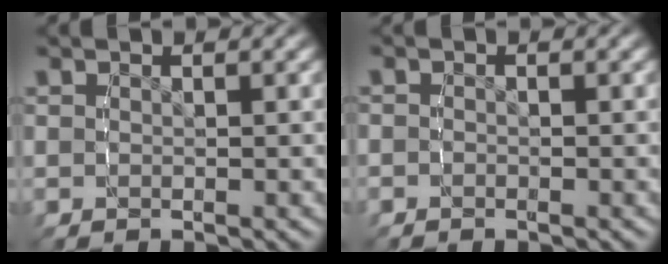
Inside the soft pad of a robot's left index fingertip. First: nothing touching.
{"total": 0.9, "force": [-0.9, 0.2, 0.0], "torque": [-0.001, -0.003, -0.018]}